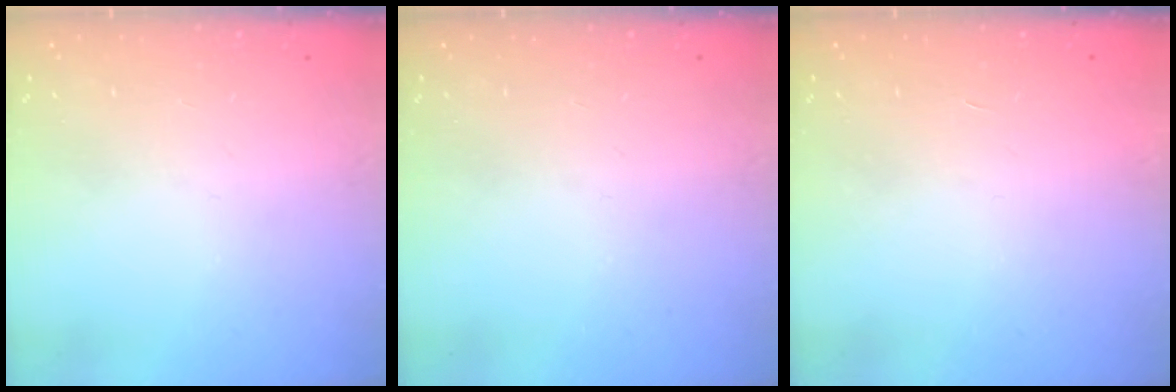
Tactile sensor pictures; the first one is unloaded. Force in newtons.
{"total": 0.0}
{"total": 1.7, "press": 1.7, "slide": 0.1}